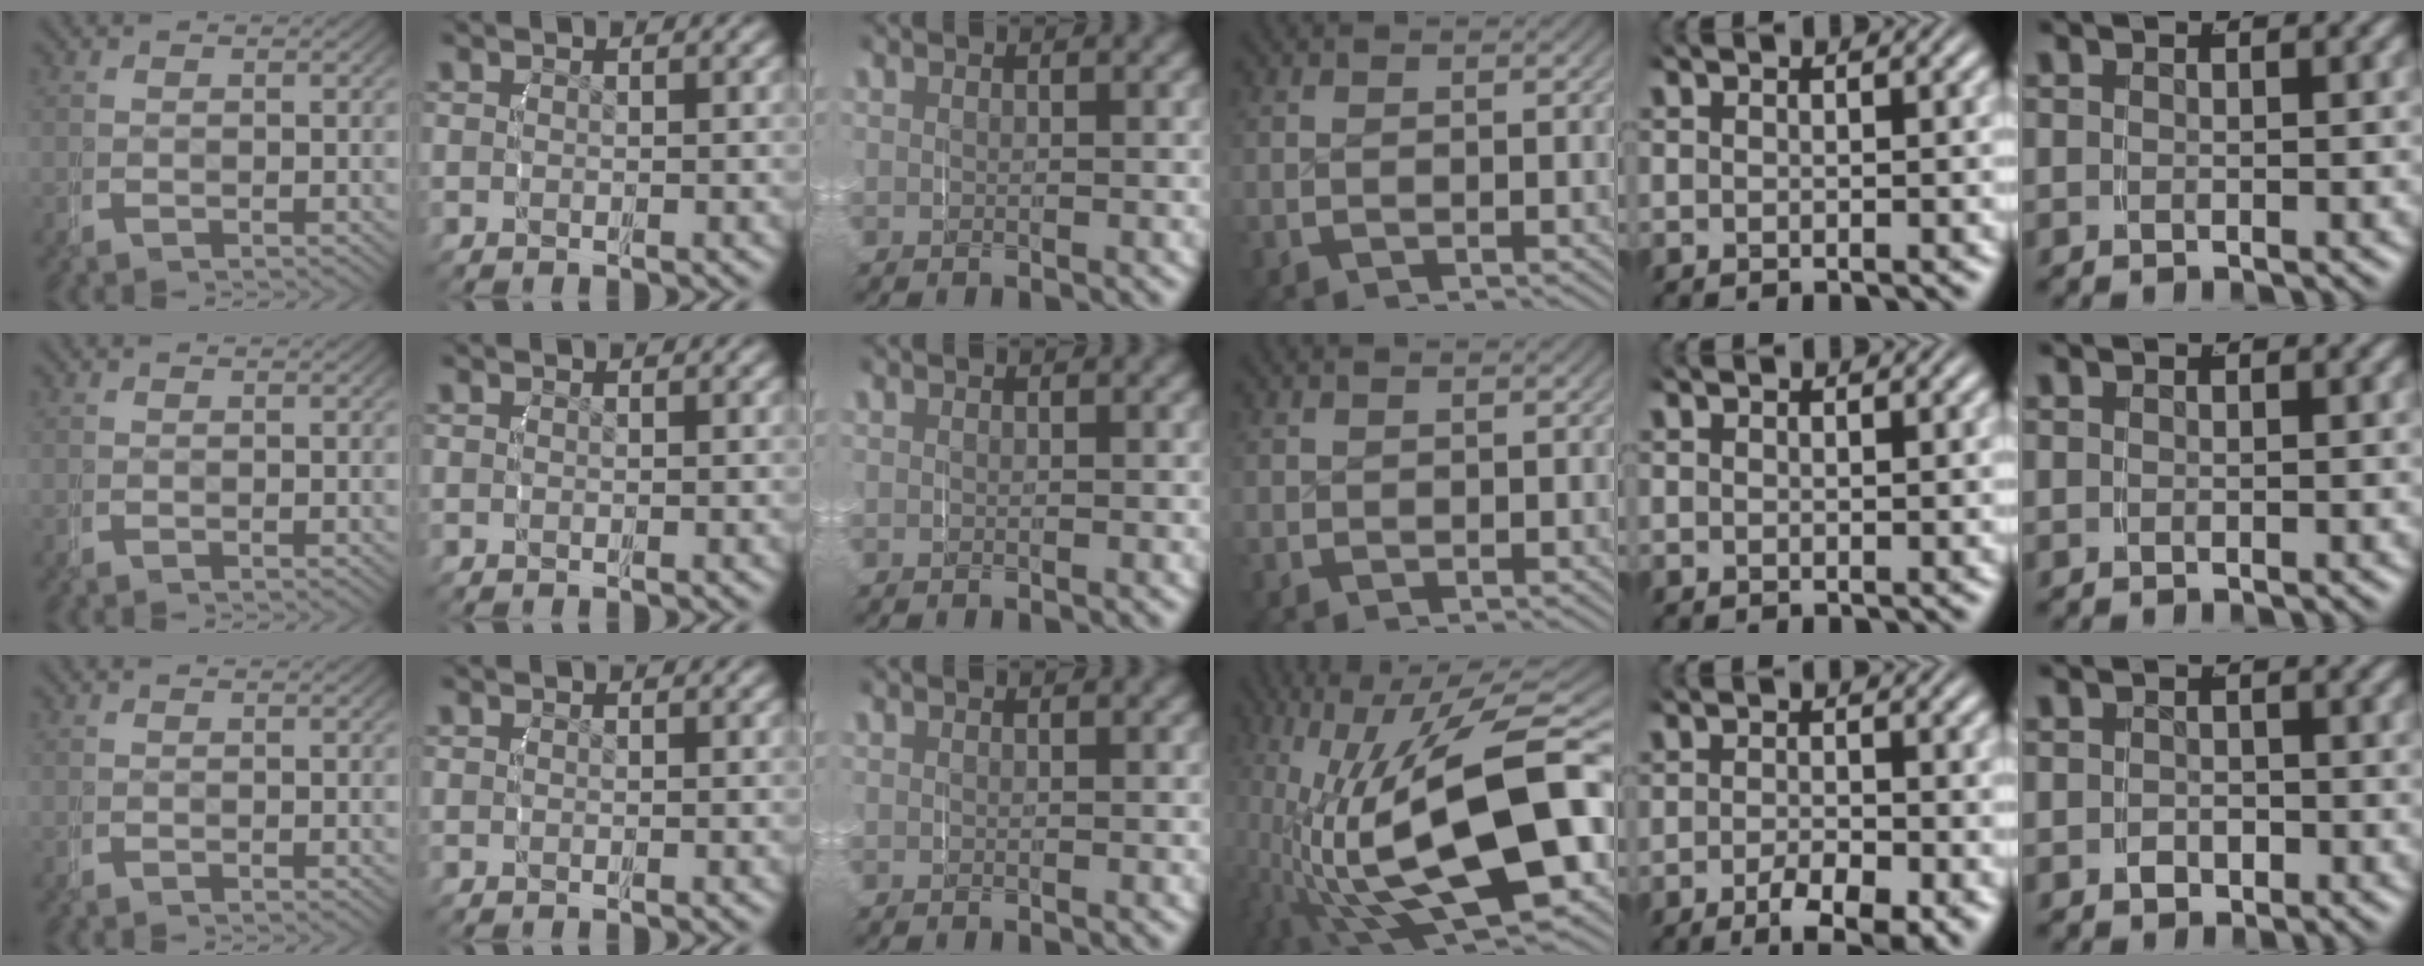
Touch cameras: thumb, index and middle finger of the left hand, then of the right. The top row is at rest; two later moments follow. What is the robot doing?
{"motion": "grasp_and_lifting", "object": "router"}